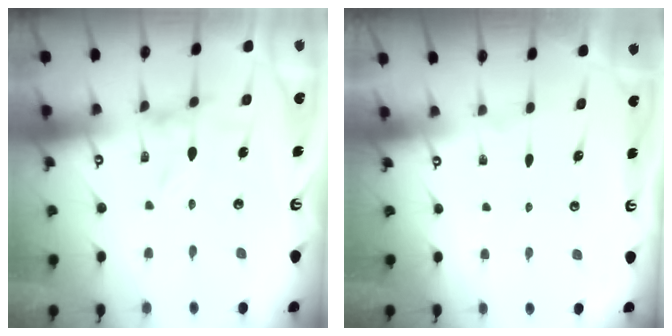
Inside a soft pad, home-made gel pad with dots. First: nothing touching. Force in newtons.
{"total": 0.0}